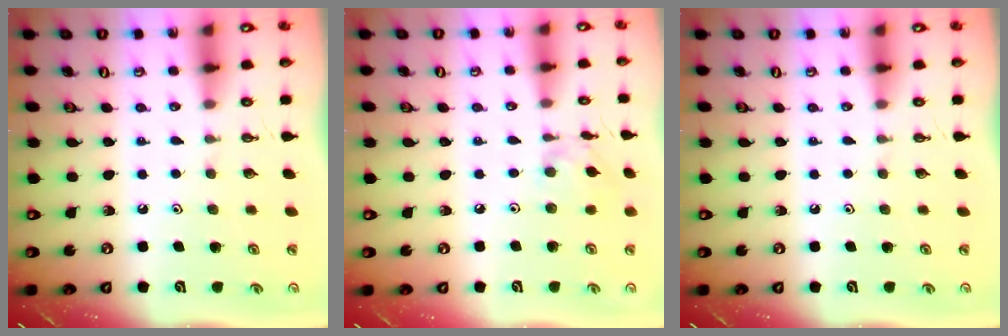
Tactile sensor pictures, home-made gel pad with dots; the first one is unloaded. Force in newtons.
{"total": 6.2, "press": 6.2, "slide": 0.3}
{"total": 0.0}